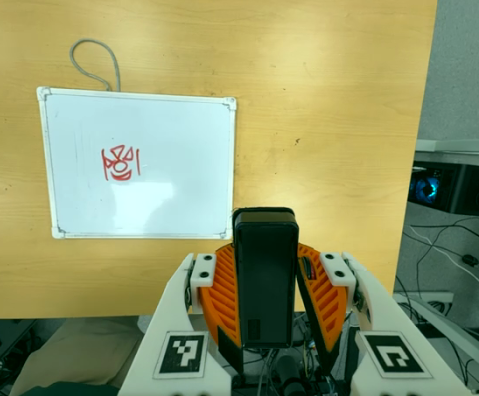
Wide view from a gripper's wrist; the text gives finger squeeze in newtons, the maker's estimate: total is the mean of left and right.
{"total": 6.5, "left": 5.2, "right": 7.7}